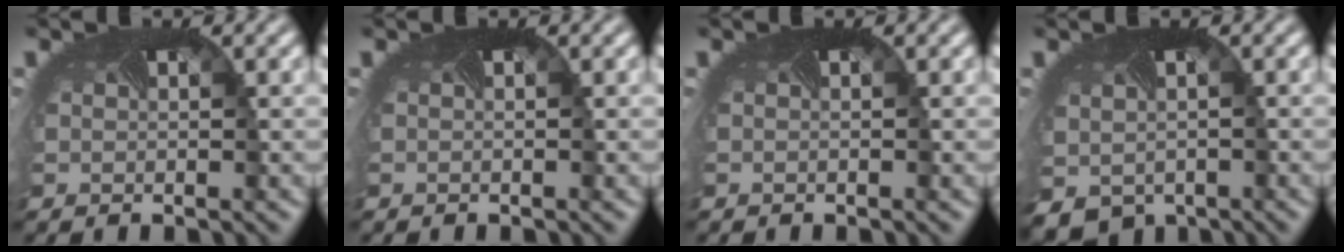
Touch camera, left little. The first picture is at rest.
{"total": 0.0}
{"total": 0.0}
{"total": 5.0, "force": [-2.5, 3.4, 2.6], "torque": [-0.056, -0.029, -0.032]}